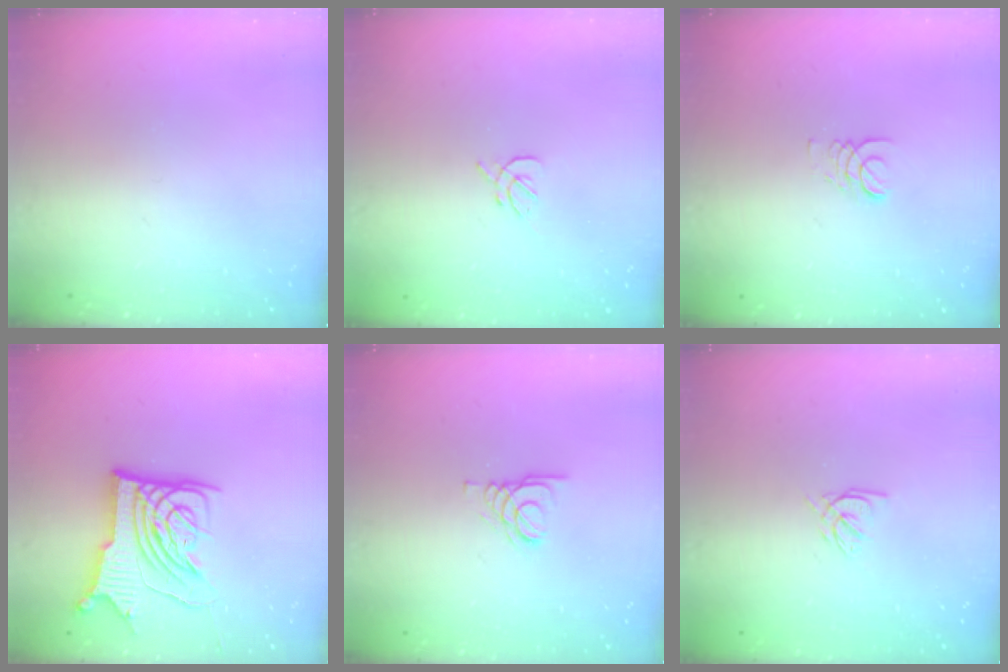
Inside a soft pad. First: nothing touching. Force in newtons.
{"total": 1.6, "press": 1.5, "slide": 0.5}
{"total": 3.4, "press": 3.4, "slide": 0.3}
{"total": 13.3, "press": 13.1, "slide": 1.9}
{"total": 1.6, "press": 1.6, "slide": 0.2}
{"total": 2.4, "press": 2.4, "slide": 0.3}